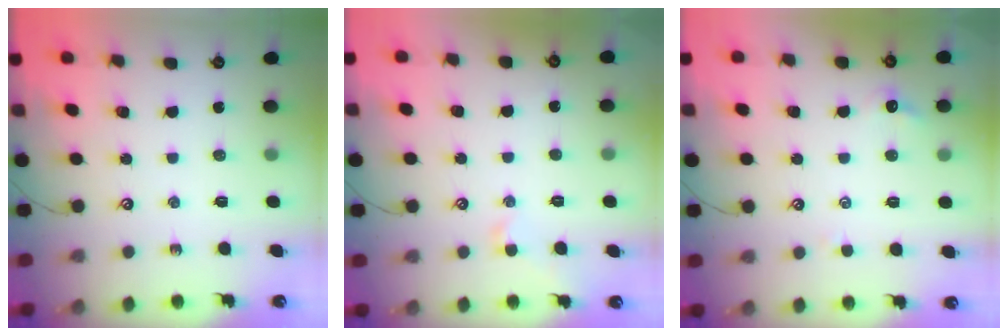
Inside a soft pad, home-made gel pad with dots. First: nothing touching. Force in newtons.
{"total": 0.5, "press": 0.2, "slide": 0.5}
{"total": 0.9, "press": 0.6, "slide": 0.6}